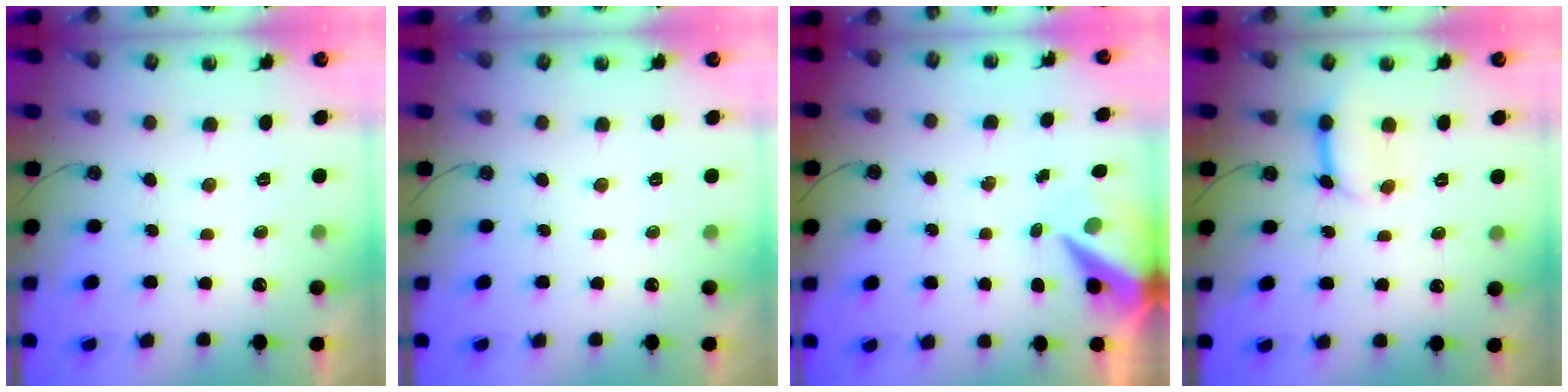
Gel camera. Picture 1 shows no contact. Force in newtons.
{"total": 0.0}
{"total": 8.3, "press": 8.2, "slide": 1.0}
{"total": 7.2, "press": 7.2, "slide": 0.7}